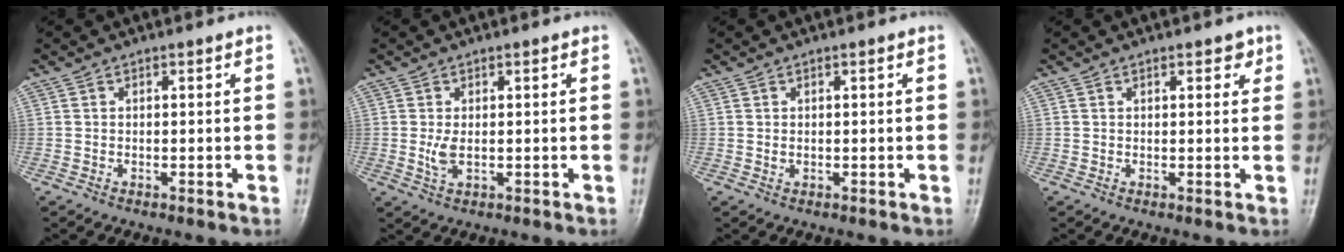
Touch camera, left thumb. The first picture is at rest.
{"total": 3.0, "force": [0.2, 1.4, 2.6], "torque": [-0.052, -0.005, 0.008]}
{"total": 0.9, "force": [0.2, 0.5, 0.7], "torque": [-0.012, 0.002, 0.008]}
{"total": 2.4, "force": [1.4, 1.2, 1.6], "torque": [-0.008, -0.004, 0.015]}